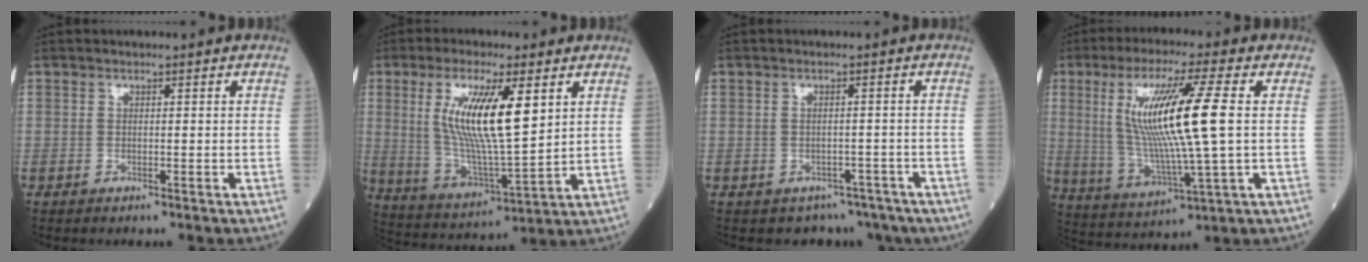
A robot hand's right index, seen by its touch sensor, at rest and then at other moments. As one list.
[{"total": 14.1, "force": [4.4, 2.5, 13.2], "torque": [-0.265, -0.006, 0.085]}, {"total": 6.1, "force": [-4.3, 4.1, 1.3], "torque": [-0.006, 0.014, -0.048]}, {"total": 15.3, "force": [2.4, 0.2, 15.1], "torque": [-0.303, -0.005, 0.046]}]